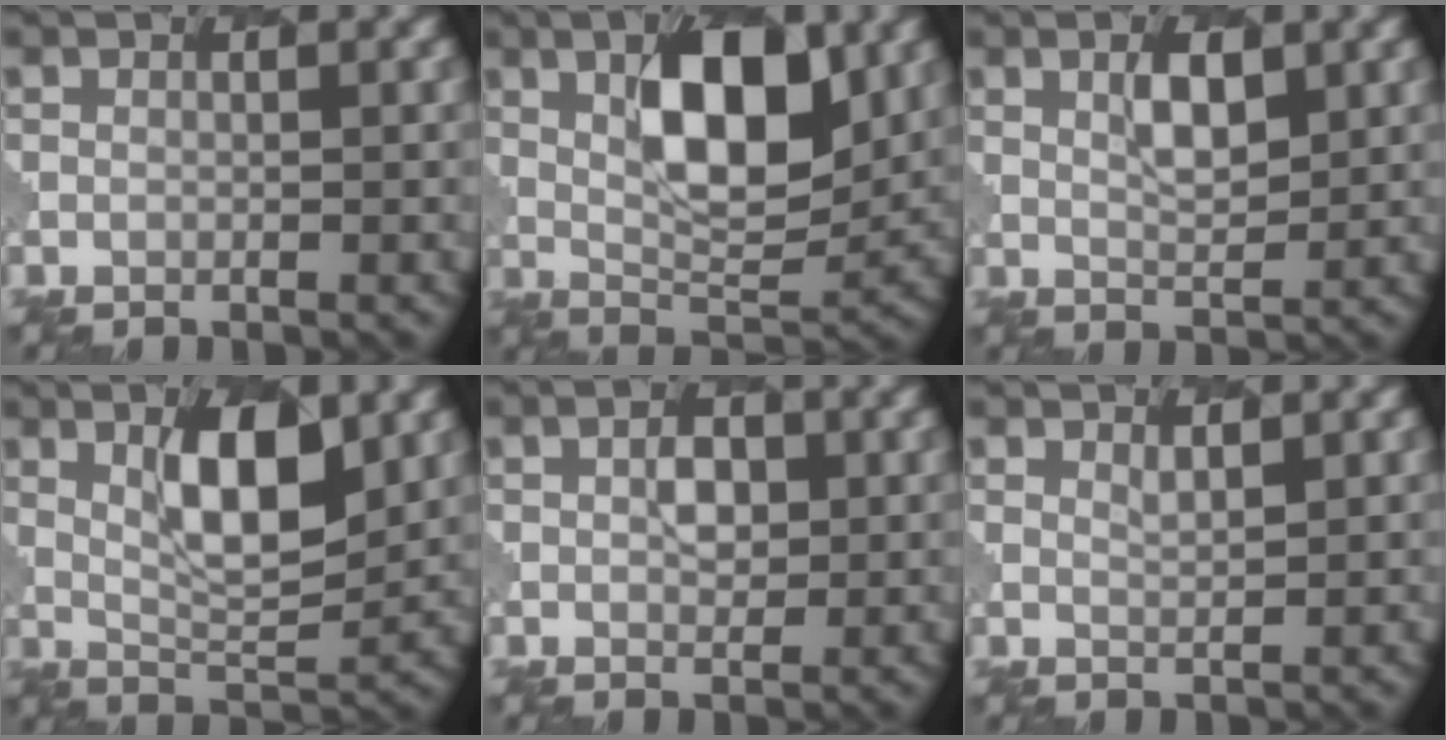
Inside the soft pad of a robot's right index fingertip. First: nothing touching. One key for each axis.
{"total": 8.4, "fx": 2.6, "fy": 3.4, "fz": 7.2, "tx": -0.110, "ty": 0.001, "tz": 0.044}
{"total": 2.8, "fx": 1.4, "fy": 1.0, "fz": 2.3, "tx": -0.041, "ty": -0.001, "tz": 0.026}
{"total": 6.2, "fx": 2.2, "fy": 2.0, "fz": 5.4, "tx": -0.090, "ty": -0.004, "tz": 0.042}
{"total": 2.1, "fx": 0.6, "fy": 1.3, "fz": 1.5, "tx": -0.023, "ty": 0.000, "tz": 0.010}
{"total": 1.1, "fx": 1.0, "fy": 0.1, "fz": 0.3, "tx": -0.007, "ty": -0.005, "tz": 0.019}